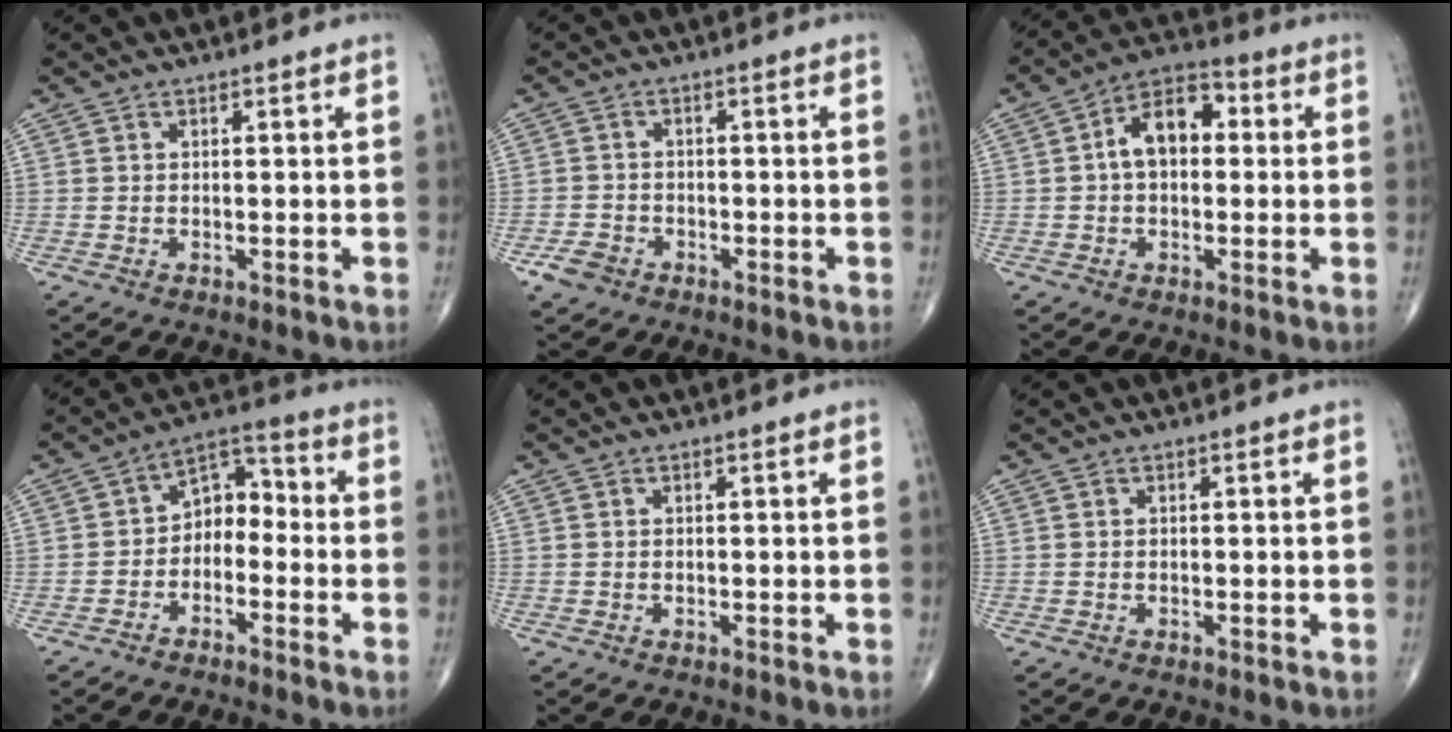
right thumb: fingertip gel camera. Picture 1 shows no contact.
{"total": 3.6, "force": [-2.1, 2.6, 1.3], "torque": [-0.021, 0.012, -0.035]}
{"total": 10.0, "force": [1.0, 6.3, 7.7], "torque": [-0.112, 0.031, 0.005]}
{"total": 7.4, "force": [-2.2, 5.2, 4.8], "torque": [-0.048, 0.049, -0.053]}
{"total": 0.0}
{"total": 0.0}